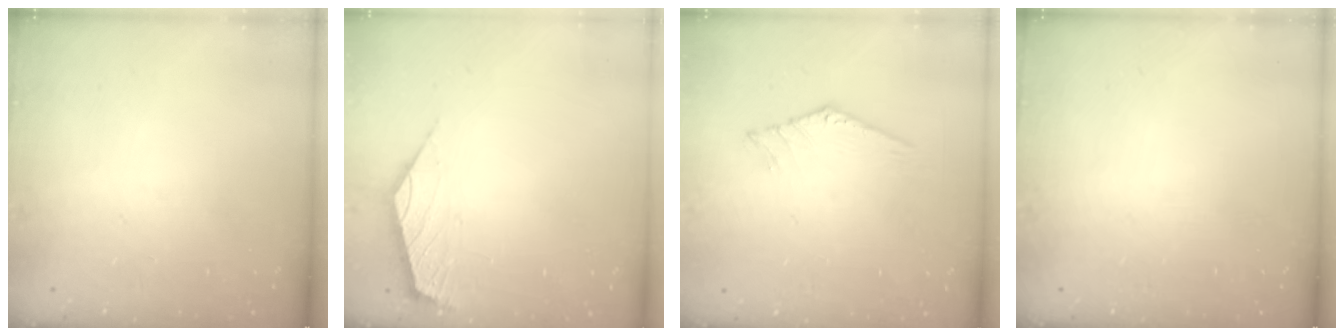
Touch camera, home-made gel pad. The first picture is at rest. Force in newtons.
{"total": 2.4, "press": 2.3, "slide": 0.5}
{"total": 0.0}
{"total": 0.0}